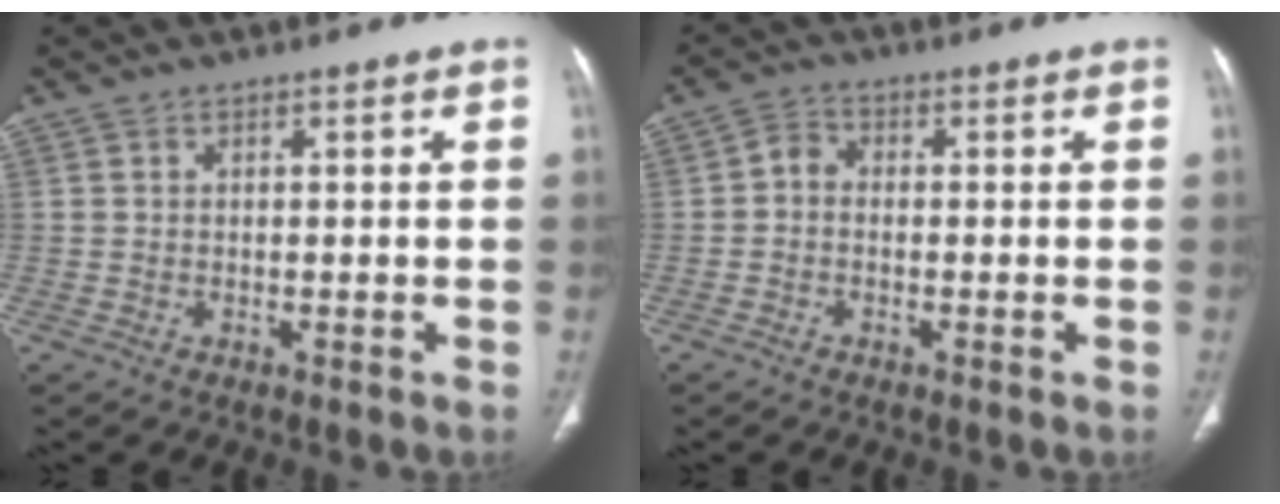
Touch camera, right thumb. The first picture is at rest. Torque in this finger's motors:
{"motor_torque": [0.56, -0.06, 0.16, -0.90, -0.18]}